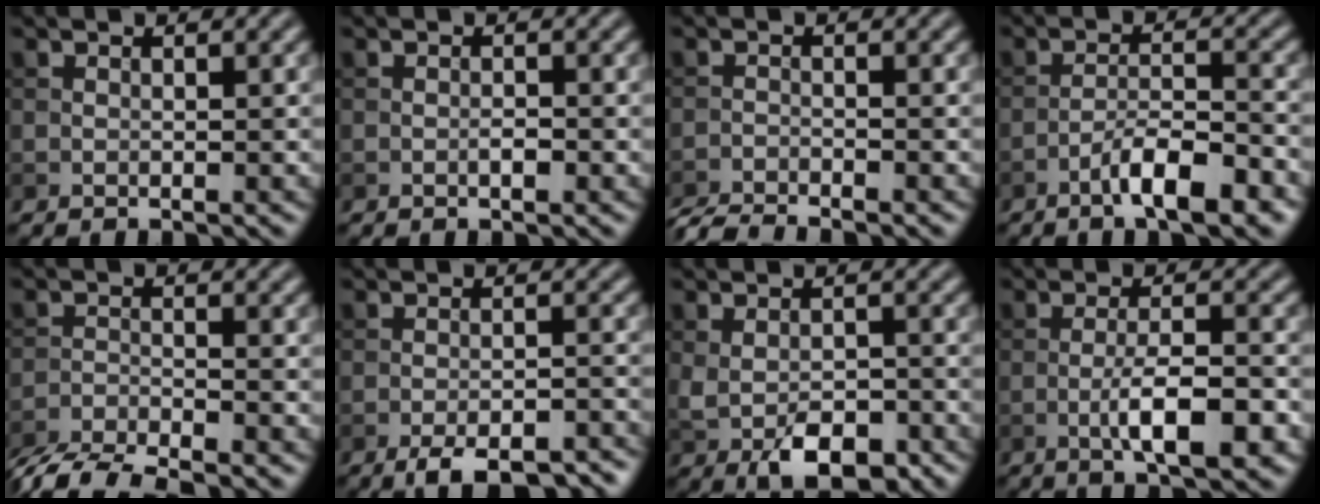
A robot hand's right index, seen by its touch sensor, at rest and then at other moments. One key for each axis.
{"total": 0.9, "fx": -0.4, "fy": 0.3, "fz": 0.8, "tx": -0.015, "ty": 0.001, "tz": -0.006}
{"total": 3.8, "fx": -3.6, "fy": 0.2, "fz": 1.2, "tx": -0.026, "ty": -0.013, "tz": -0.073}
{"total": 5.6, "fx": -3.5, "fy": 1.1, "fz": 4.2, "tx": -0.070, "ty": 0.010, "tz": -0.060}
{"total": 6.6, "fx": -6.0, "fy": 1.2, "fz": 2.5, "tx": -0.053, "ty": -0.021, "tz": -0.106}
{"total": 6.5, "fx": -5.1, "fy": 1.8, "fz": 3.7, "tx": -0.057, "ty": -0.008, "tz": -0.070}
{"total": 5.2, "fx": -2.3, "fy": 2.7, "fz": 3.9, "tx": -0.070, "ty": -0.014, "tz": -0.037}
{"total": 5.3, "fx": -1.9, "fy": 1.4, "fz": 4.8, "tx": -0.086, "ty": 0.000, "tz": -0.031}